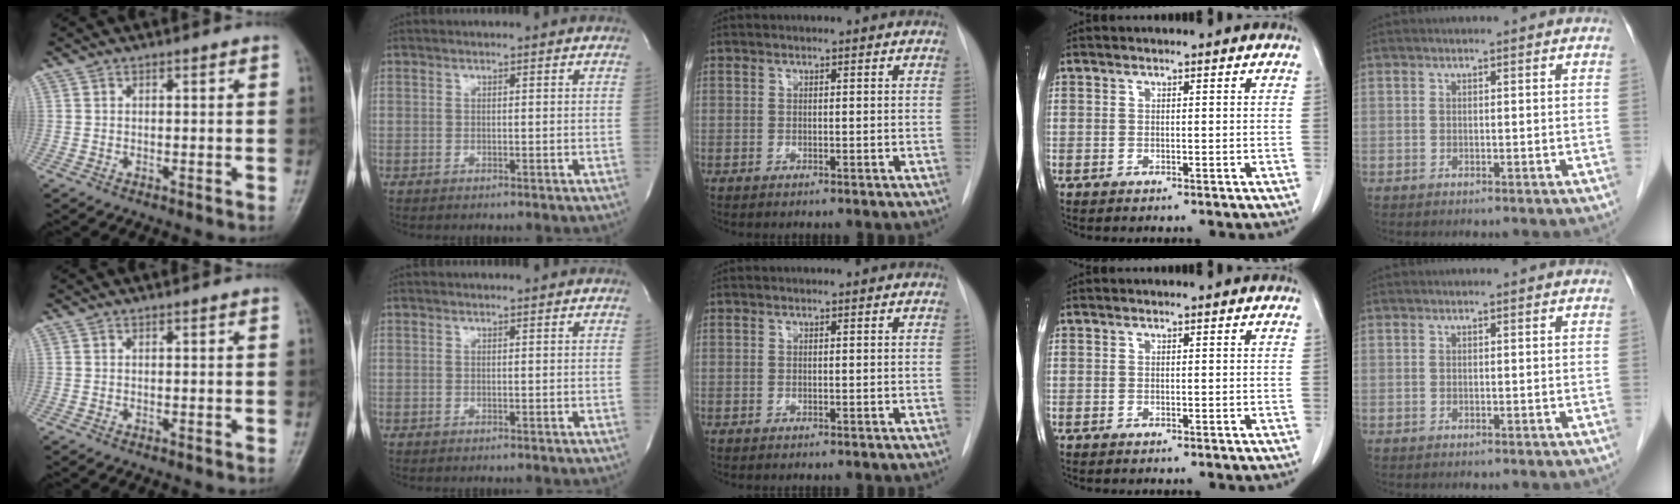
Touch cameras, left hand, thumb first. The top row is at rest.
{}